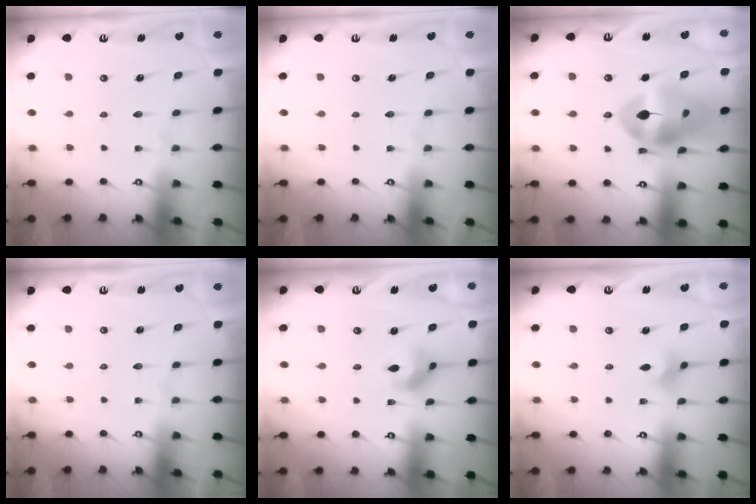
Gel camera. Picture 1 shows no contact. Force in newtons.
{"total": 0.0}
{"total": 16.9, "press": 16.8, "slide": 2.0}
{"total": 0.0}
{"total": 5.5, "press": 5.5, "slide": 0.7}
{"total": 2.5, "press": 2.5, "slide": 0.4}